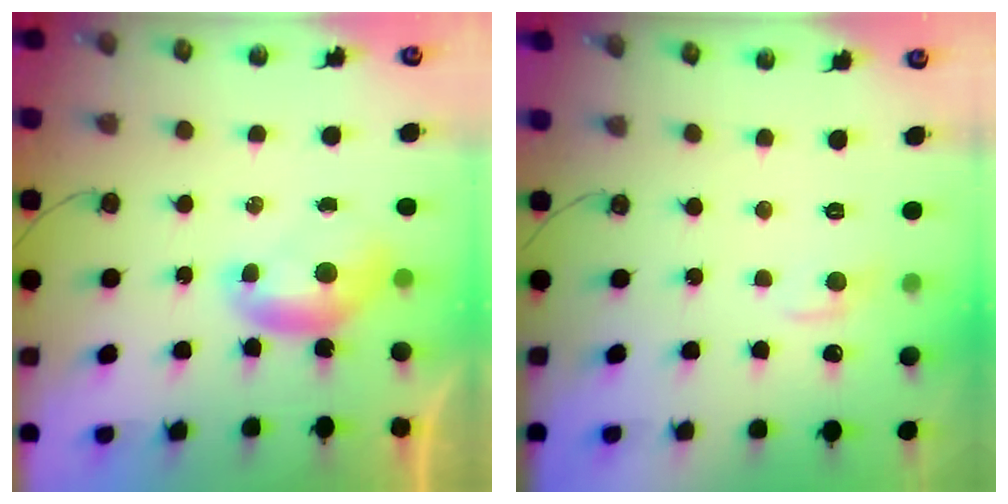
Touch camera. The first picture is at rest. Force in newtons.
{"total": 1.0, "press": 0.5, "slide": 0.9}